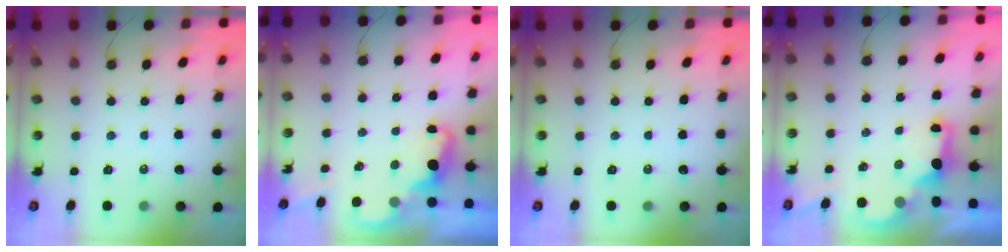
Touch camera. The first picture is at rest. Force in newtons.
{"total": 2.3, "press": 2.2, "slide": 0.5}
{"total": 0.0}
{"total": 2.2, "press": 2.1, "slide": 0.8}